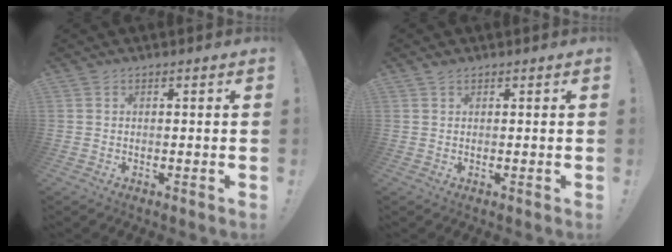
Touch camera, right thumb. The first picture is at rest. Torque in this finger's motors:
{"motor_torque": [0.13, 0.12, 0.00, -0.16, -0.01]}